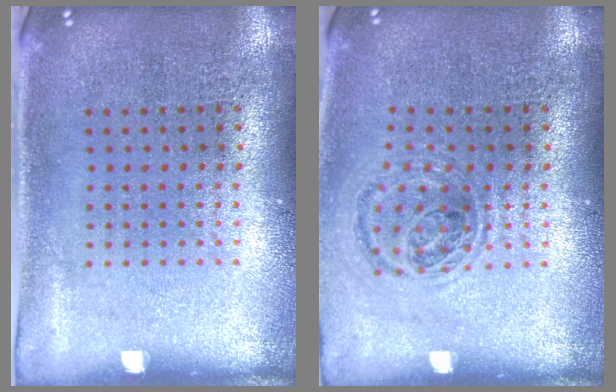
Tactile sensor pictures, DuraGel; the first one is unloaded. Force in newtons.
{"total": 0.9, "press": 0.9, "slide": 0.2}